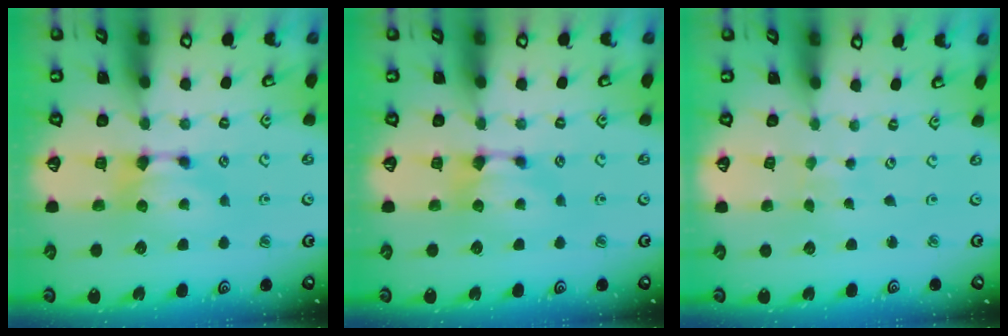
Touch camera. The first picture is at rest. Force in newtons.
{"total": 0.0}
{"total": 5.4, "press": 5.4, "slide": 0.2}